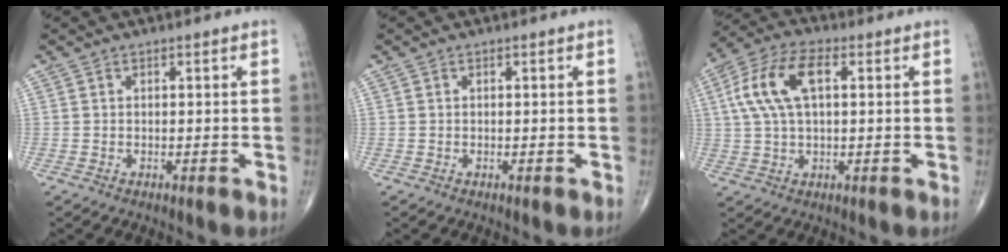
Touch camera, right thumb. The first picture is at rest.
{"total": 0.0}
{"total": 11.7, "force": [2.5, 5.8, 9.8], "torque": [-0.207, 0.024, 0.046]}